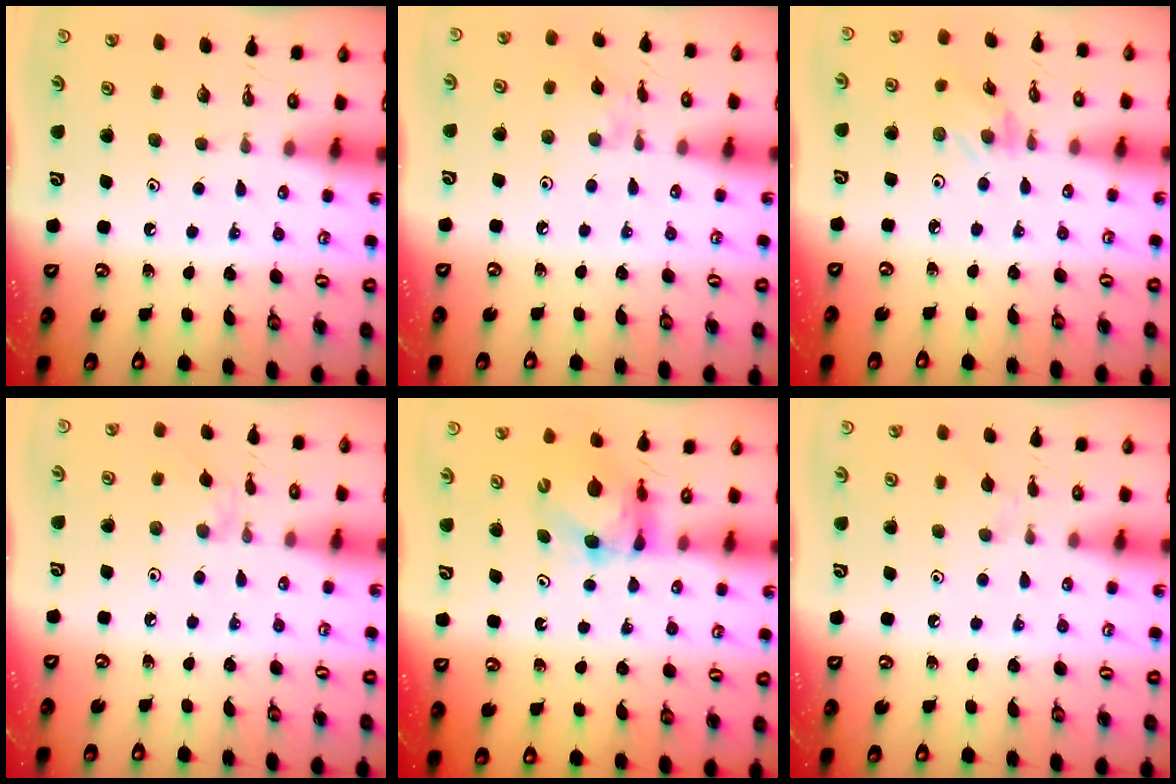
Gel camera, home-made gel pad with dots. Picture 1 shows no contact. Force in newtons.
{"total": 2.0, "press": 2.0, "slide": 0.4}
{"total": 0.6, "press": 0.6, "slide": 0.2}
{"total": 1.7, "press": 1.6, "slide": 0.4}
{"total": 5.9, "press": 5.9, "slide": 0.6}
{"total": 3.2, "press": 3.2, "slide": 0.7}